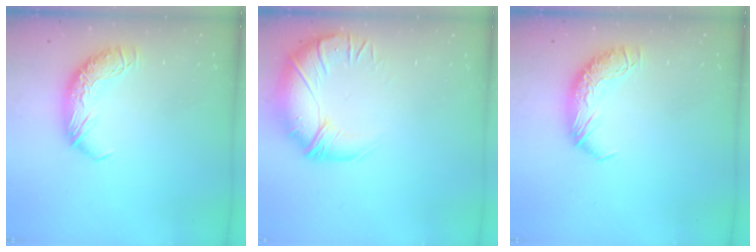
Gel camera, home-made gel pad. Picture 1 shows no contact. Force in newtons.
{"total": 3.4, "press": 1.1, "slide": 3.2}
{"total": 0.0}